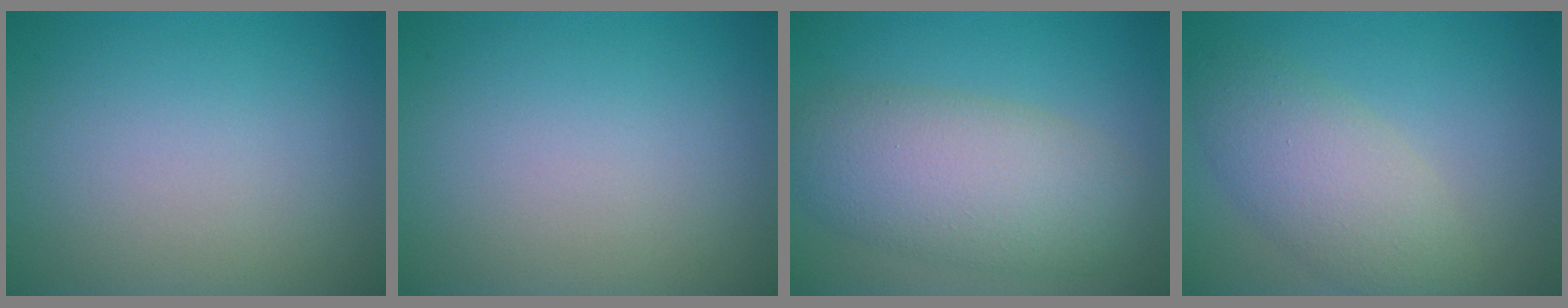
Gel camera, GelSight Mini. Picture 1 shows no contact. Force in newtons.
{"total": 0.0}
{"total": 7.3, "press": 7.3, "slide": 0.2}
{"total": 5.0, "press": 5.0, "slide": 0.3}